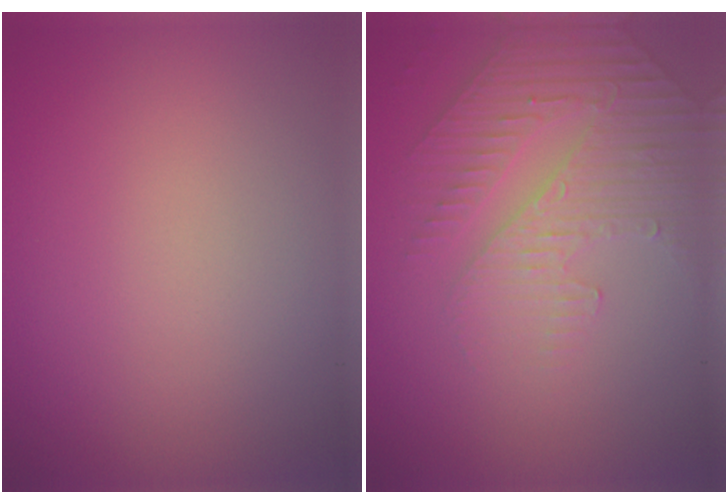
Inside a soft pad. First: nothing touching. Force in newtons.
{"total": 4.7, "press": 3.4, "slide": 3.3}